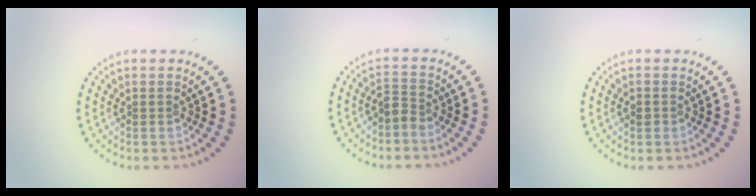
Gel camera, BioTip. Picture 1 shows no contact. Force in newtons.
{"total": 1.5, "press": 1.1, "slide": 1.0}
{"total": 0.7, "press": 0.7, "slide": 0.2}